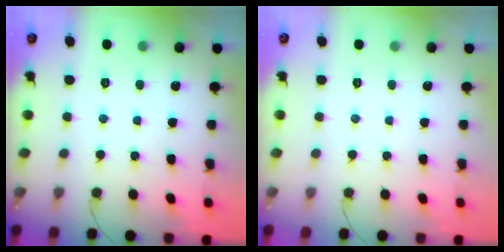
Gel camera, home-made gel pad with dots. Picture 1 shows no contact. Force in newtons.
{"total": 0.0}